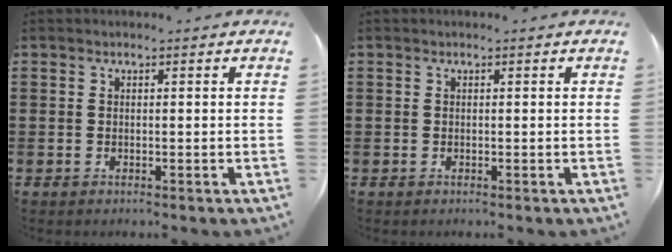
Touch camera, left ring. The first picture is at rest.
{"total": 0.0}